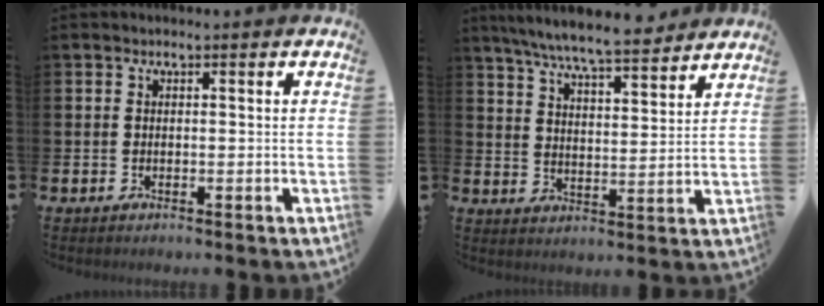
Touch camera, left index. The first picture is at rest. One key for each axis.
{"total": 8.0, "fx": 7.5, "fy": 0.6, "fz": 2.8, "tx": -0.074, "ty": -0.042, "tz": 0.131}